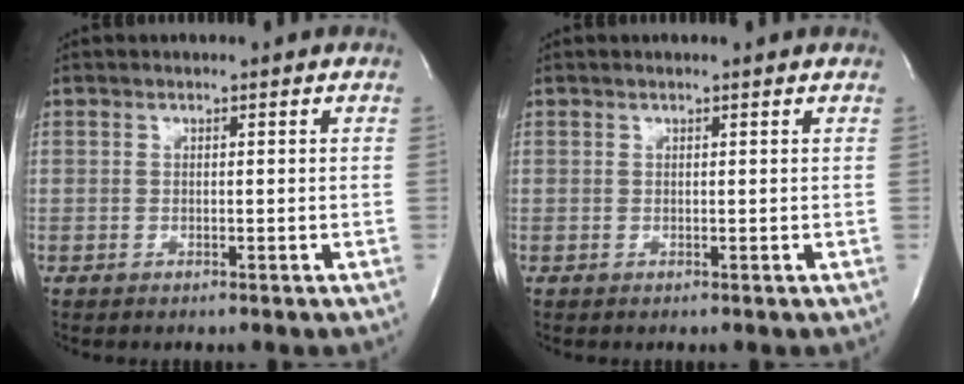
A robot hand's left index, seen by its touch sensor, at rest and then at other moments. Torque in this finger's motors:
{"motor_torque": [0.17, -0.20, 0.03, 0.01]}